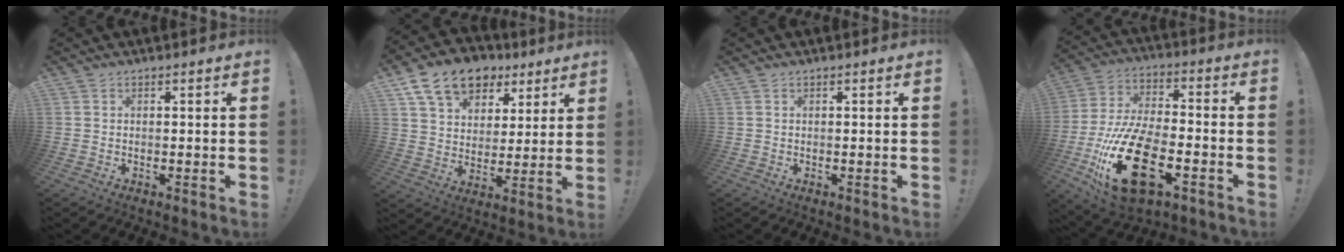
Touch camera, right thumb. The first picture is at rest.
{"total": 15.9, "force": [9.4, 10.4, 7.6], "torque": [-0.122, -0.048, 0.175]}
{"total": 0.0}
{"total": 24.3, "force": [-9.2, 12.4, 18.8], "torque": [-0.374, 0.053, -0.141]}